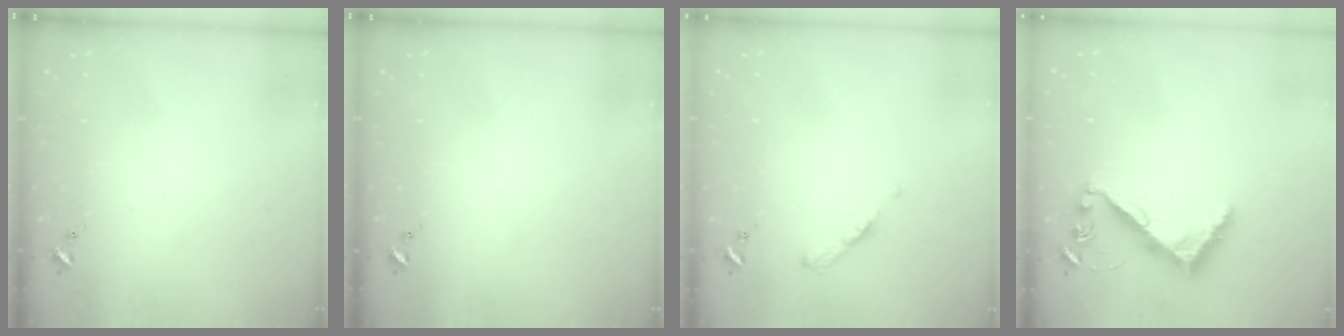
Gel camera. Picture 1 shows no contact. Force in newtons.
{"total": 0.0}
{"total": 4.9, "press": 4.9, "slide": 0.6}
{"total": 8.0, "press": 8.0, "slide": 0.5}